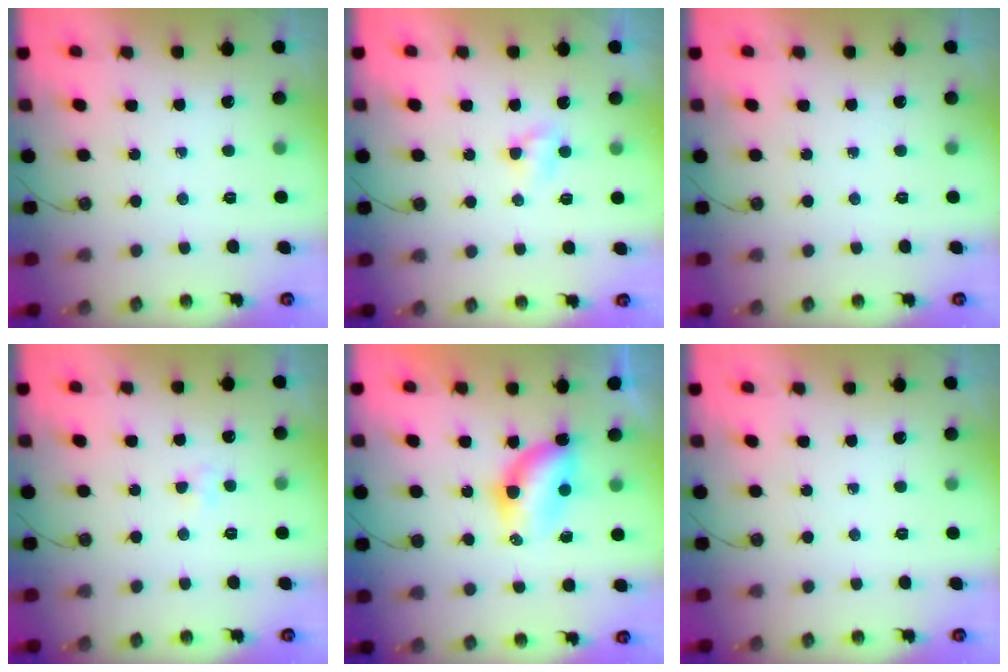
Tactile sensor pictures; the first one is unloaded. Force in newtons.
{"total": 2.4, "press": 2.4, "slide": 0.3}
{"total": 0.0}
{"total": 2.3, "press": 2.3, "slide": 0.5}
{"total": 5.9, "press": 5.9, "slide": 0.4}
{"total": 0.0}